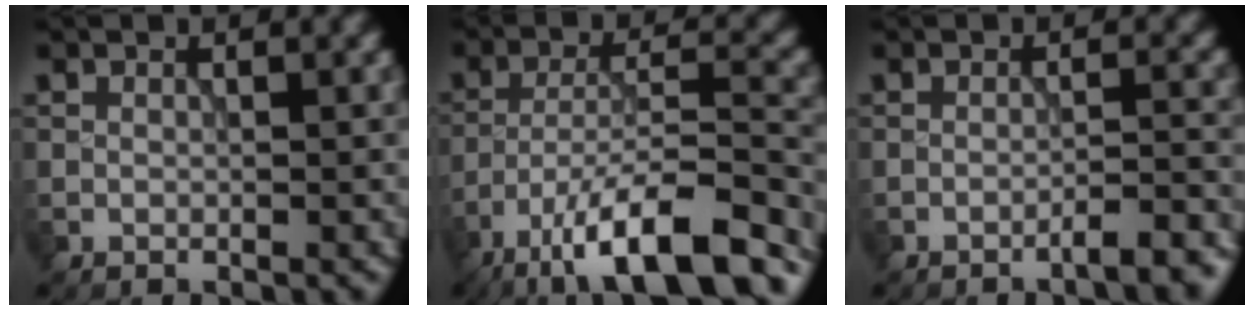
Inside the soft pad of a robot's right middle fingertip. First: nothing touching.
{"total": 12.8, "force": [-8.9, 3.3, 8.6], "torque": [-0.141, 0.006, -0.151]}
{"total": 3.6, "force": [-2.5, 0.6, 2.5], "torque": [-0.028, 0.010, -0.045]}